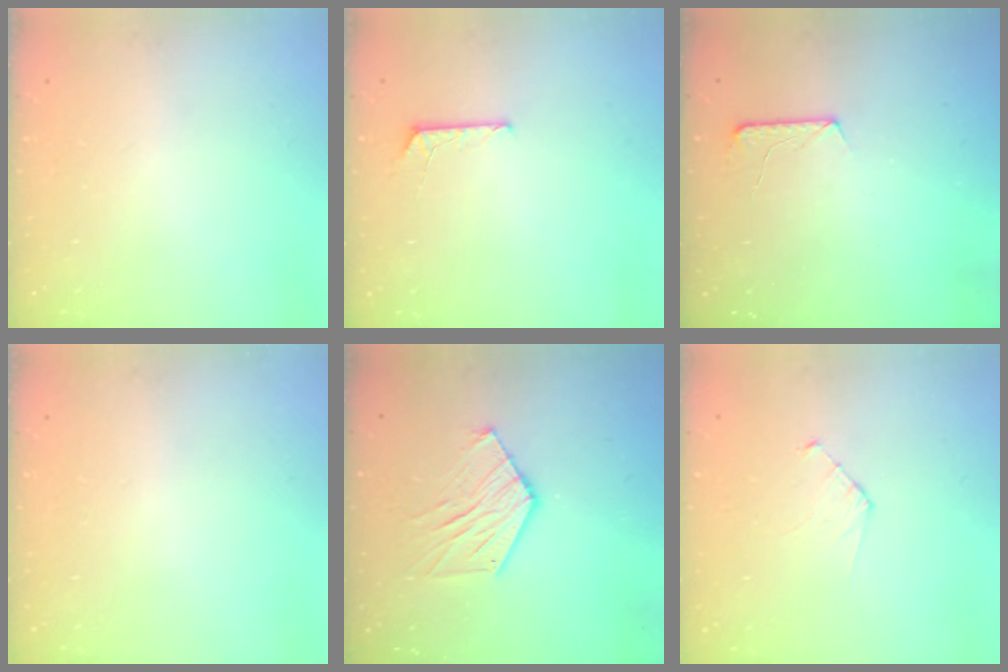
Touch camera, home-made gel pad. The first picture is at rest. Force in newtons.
{"total": 4.8, "press": 4.8, "slide": 0.5}
{"total": 6.8, "press": 6.8, "slide": 0.6}
{"total": 0.0}
{"total": 10.1, "press": 10.1, "slide": 0.9}
{"total": 3.8, "press": 3.8, "slide": 0.3}